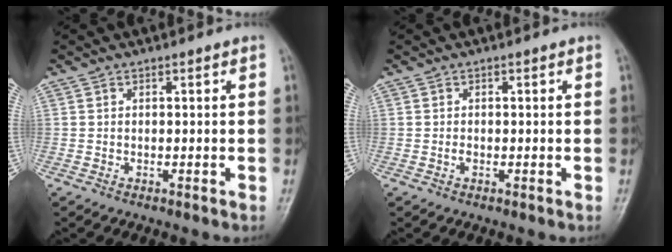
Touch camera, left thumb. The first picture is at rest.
{"total": 0.6, "force": [-0.3, 0.4, 0.4], "torque": [-0.004, 0.001, -0.007]}